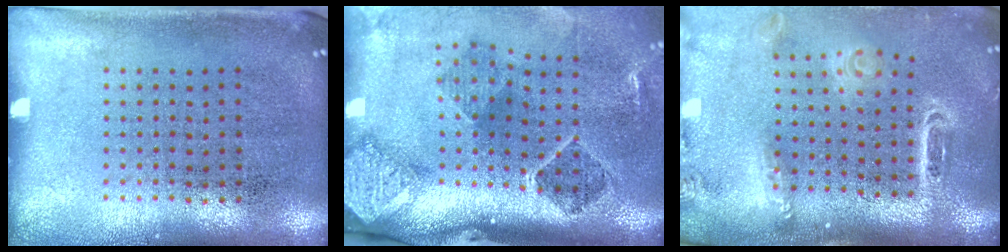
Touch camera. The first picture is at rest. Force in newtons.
{"total": 2.9, "press": 1.8, "slide": 2.2}
{"total": 2.8, "press": 1.9, "slide": 2.0}